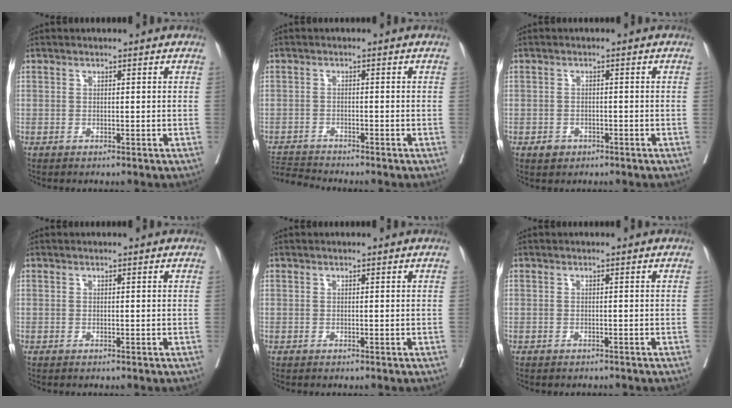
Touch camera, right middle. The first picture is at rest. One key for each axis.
{"total": 4.0, "fx": -3.9, "fy": -0.9, "fz": -0.3, "tx": 0.003, "ty": -0.013, "tz": -0.072}
{"total": 1.8, "fx": -1.1, "fy": 1.4, "fz": 0.5, "tx": -0.006, "ty": 0.004, "tz": -0.012}
{"total": 0.0}
{"total": 0.0}
{"total": 1.5, "fx": -1.4, "fy": 0.5, "fz": 0.3, "tx": -0.015, "ty": -0.003, "tz": -0.019}